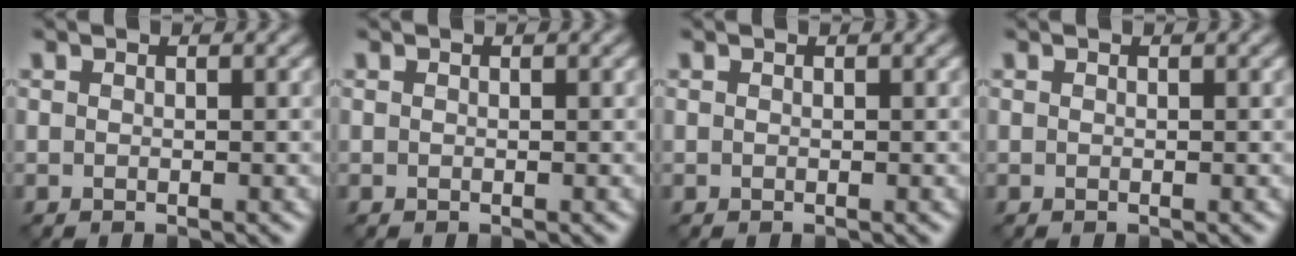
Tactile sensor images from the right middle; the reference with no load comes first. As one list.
[{"total": 0.0}, {"total": 0.0}, {"total": 0.0}]